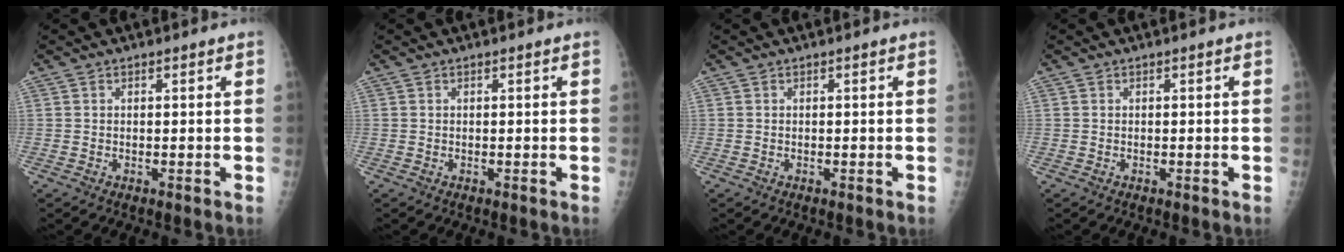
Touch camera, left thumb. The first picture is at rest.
{"total": 0.0}
{"total": 0.0}
{"total": 0.0}